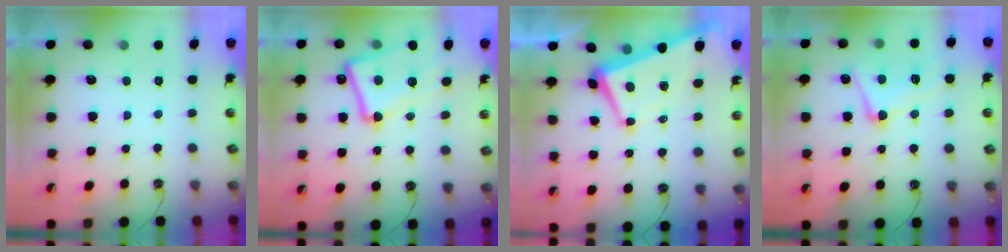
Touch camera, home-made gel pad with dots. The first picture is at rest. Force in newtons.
{"total": 9.1, "press": 9.0, "slide": 1.2}
{"total": 1.9, "press": 1.7, "slide": 1.0}
{"total": 4.9, "press": 4.8, "slide": 1.2}